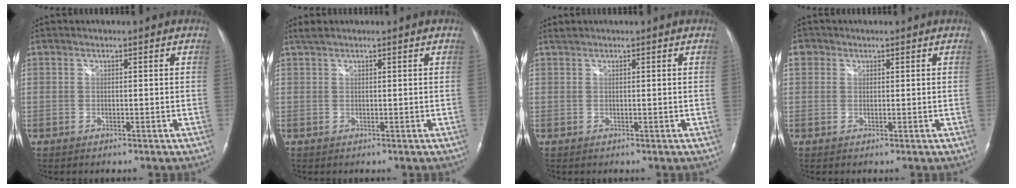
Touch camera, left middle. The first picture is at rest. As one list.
[{"total": 1.4, "force": [1.1, 0.0, 0.7], "torque": [-0.021, 0.015, 0.027]}, {"total": 0.7, "force": [0.6, -0.1, 0.2], "torque": [-0.011, 0.011, 0.018]}, {"total": 2.1, "force": [1.0, 1.8, 0.4], "torque": [-0.004, 0.012, 0.014]}]